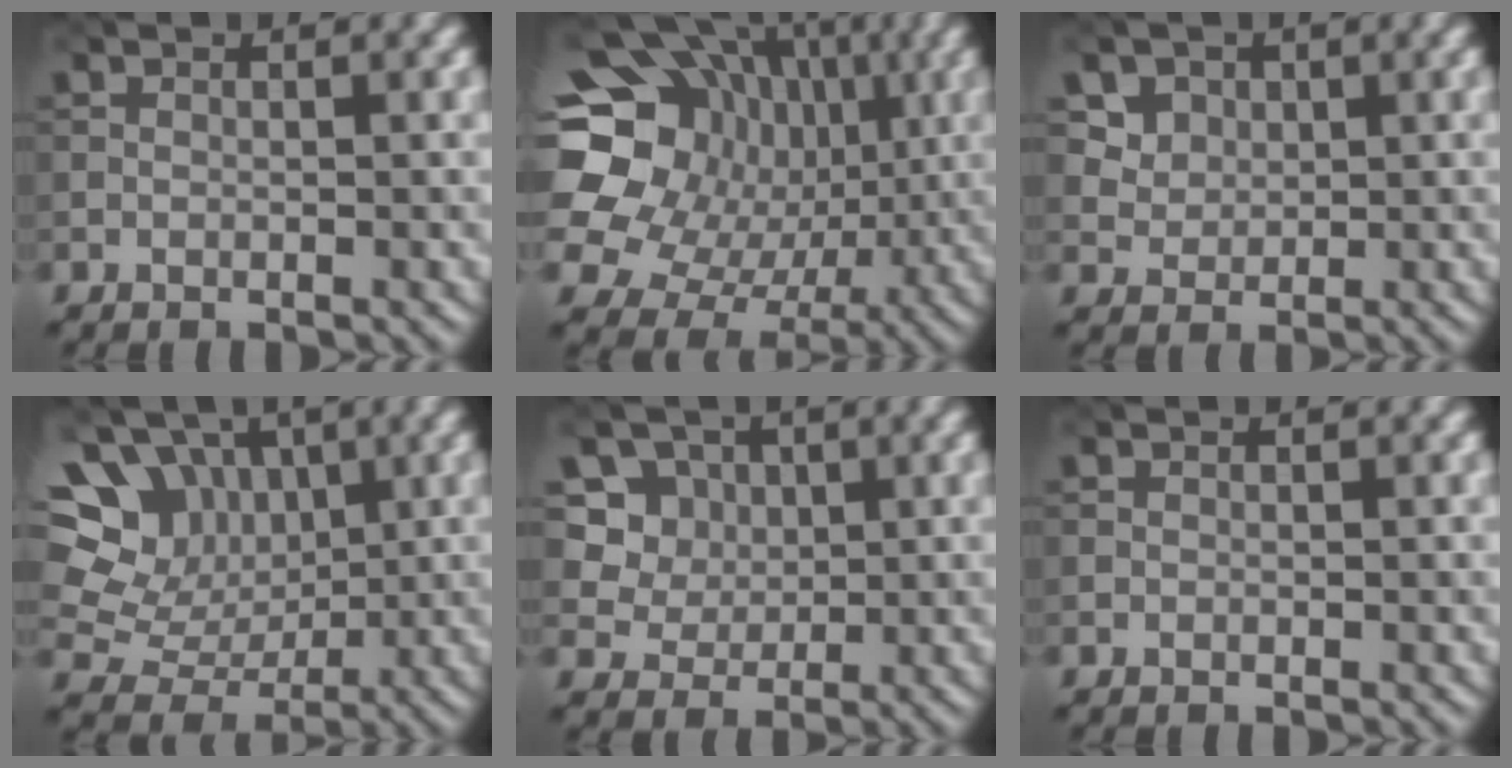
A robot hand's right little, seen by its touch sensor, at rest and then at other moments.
{"total": 20.1, "force": [2.6, 18.2, 8.2], "torque": [-0.198, 0.044, 0.018]}
{"total": 6.0, "force": [3.1, 4.5, 2.4], "torque": [-0.053, -0.001, 0.055]}
{"total": 9.6, "force": [3.6, 7.8, 4.2], "torque": [-0.098, 0.032, 0.038]}
{"total": 6.3, "force": [2.6, 5.2, 2.3], "torque": [-0.043, -0.001, 0.043]}
{"total": 0.0}